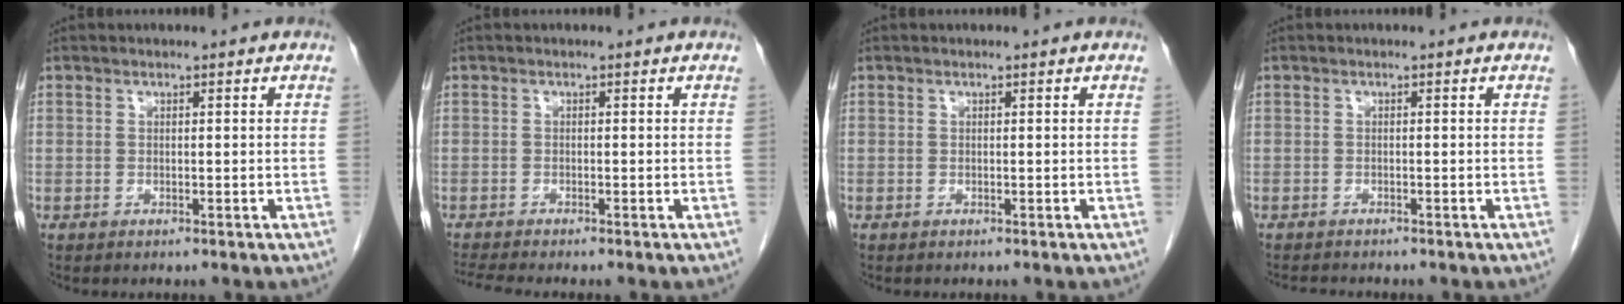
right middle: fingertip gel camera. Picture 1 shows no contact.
{"total": 2.8, "force": [-2.5, -0.8, 0.9], "torque": [-0.025, -0.015, -0.049]}
{"total": 0.0}
{"total": 2.6, "force": [-2.4, 0.5, 0.8], "torque": [-0.017, -0.009, -0.034]}